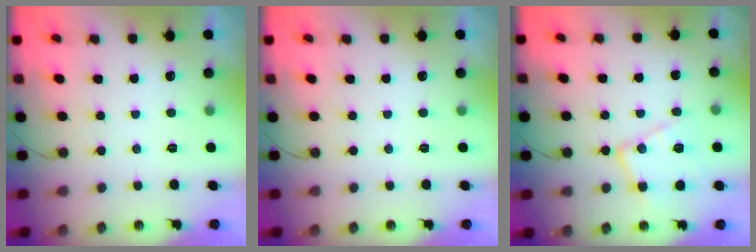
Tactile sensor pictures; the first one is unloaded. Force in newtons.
{"total": 0.0}
{"total": 13.0, "press": 12.9, "slide": 1.3}